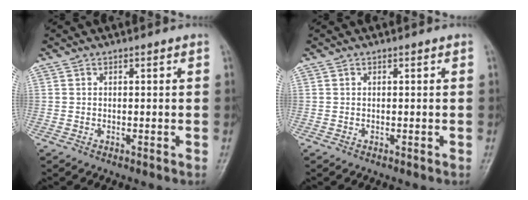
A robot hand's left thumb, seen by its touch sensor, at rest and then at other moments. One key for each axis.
{"total": 0.0}